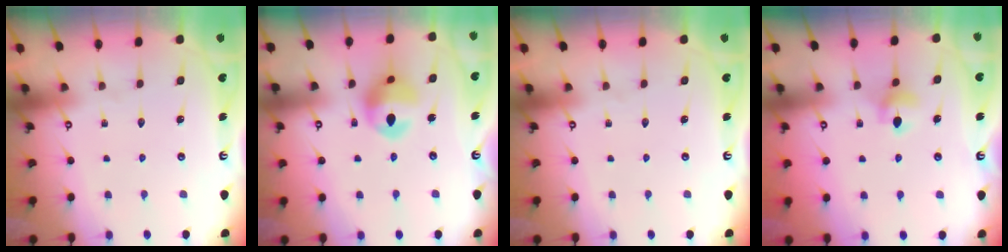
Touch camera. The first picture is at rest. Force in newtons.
{"total": 13.1, "press": 12.3, "slide": 4.4}
{"total": 0.0}
{"total": 5.7, "press": 5.7, "slide": 0.6}